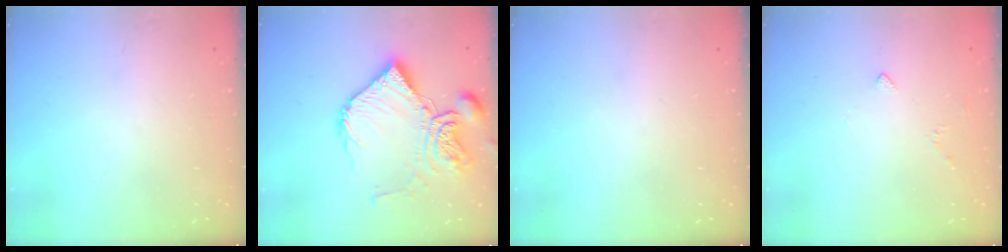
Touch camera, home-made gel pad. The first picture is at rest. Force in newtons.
{"total": 16.0, "press": 15.9, "slide": 1.6}
{"total": 0.0}
{"total": 2.0, "press": 2.0, "slide": 0.6}